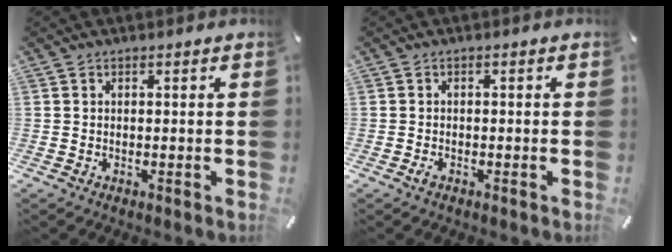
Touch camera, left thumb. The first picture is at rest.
{"total": 1.5, "force": [-0.9, 0.7, 1.0], "torque": [-0.019, 0.002, -0.017]}